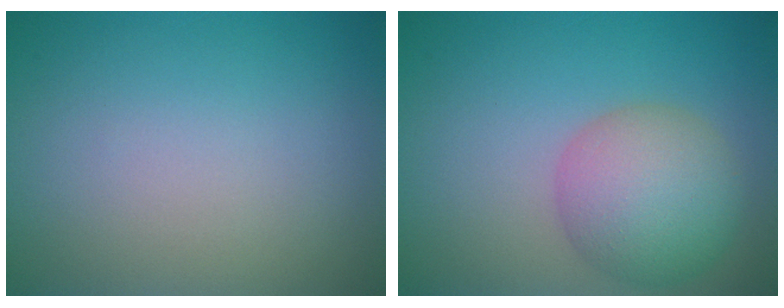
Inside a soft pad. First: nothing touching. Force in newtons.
{"total": 5.9, "press": 5.9, "slide": 0.3}